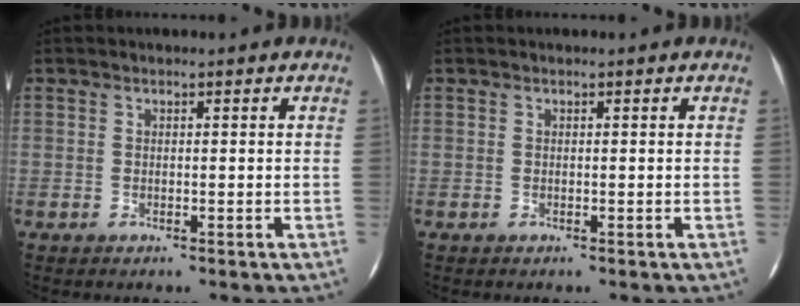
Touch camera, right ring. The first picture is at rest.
{"total": 0.0}